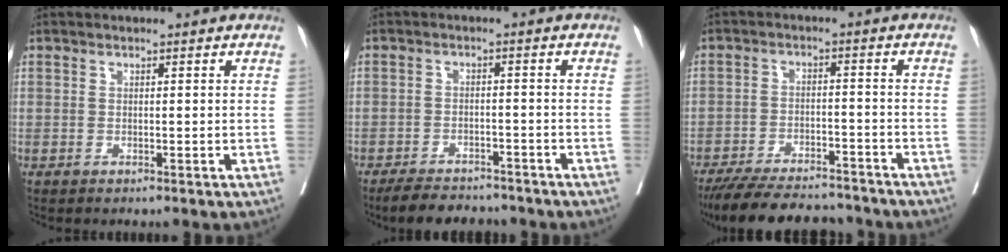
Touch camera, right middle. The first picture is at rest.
{"total": 7.6, "force": [-6.8, 2.3, 2.3], "torque": [-0.031, -0.006, -0.102]}
{"total": 15.4, "force": [-13.8, 3.4, 5.8], "torque": [-0.106, -0.007, -0.204]}